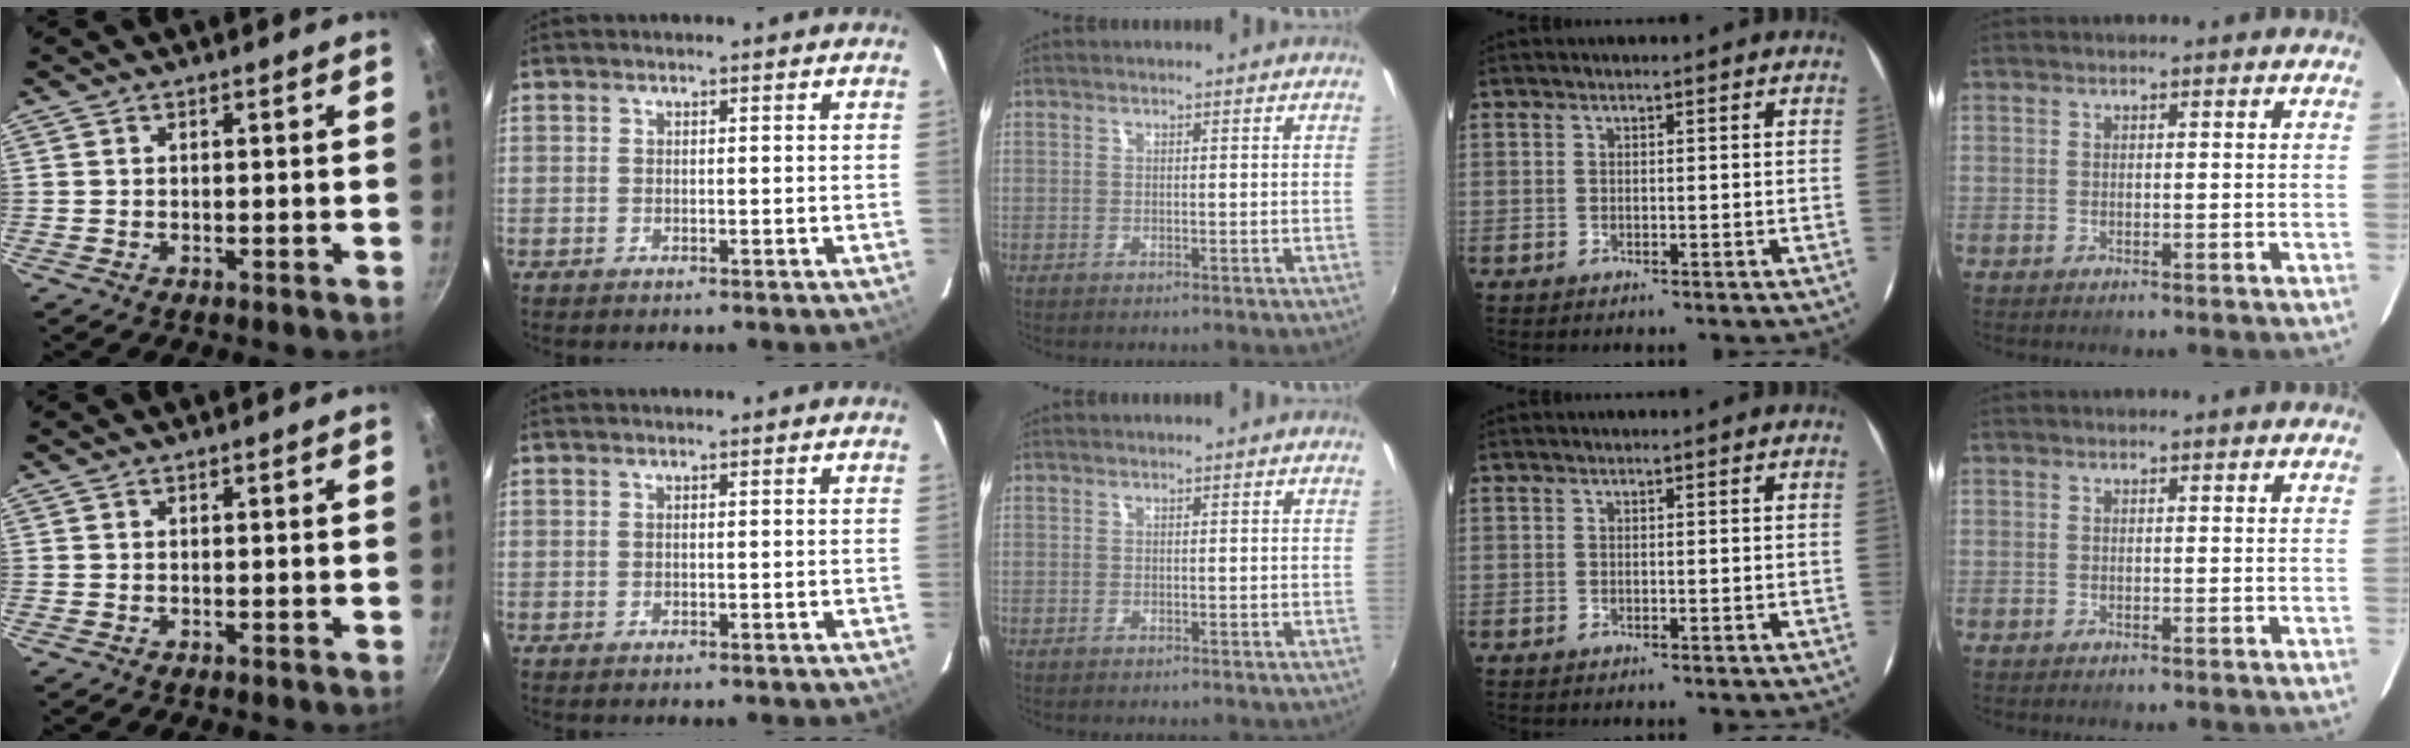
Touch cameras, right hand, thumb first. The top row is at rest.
{}